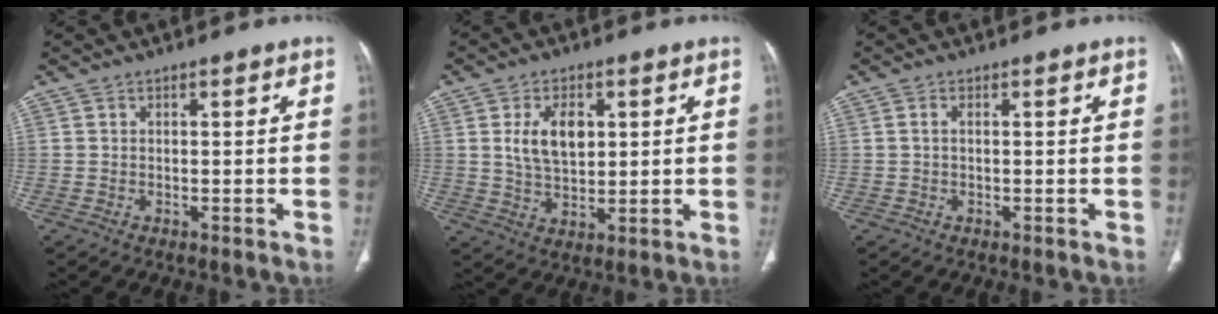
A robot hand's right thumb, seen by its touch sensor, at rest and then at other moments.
{"total": 8.3, "force": [2.1, 5.0, 6.3], "torque": [-0.099, -0.011, 0.044]}
{"total": 0.8, "force": [0.1, 0.3, 0.8], "torque": [-0.020, 0.001, 0.000]}